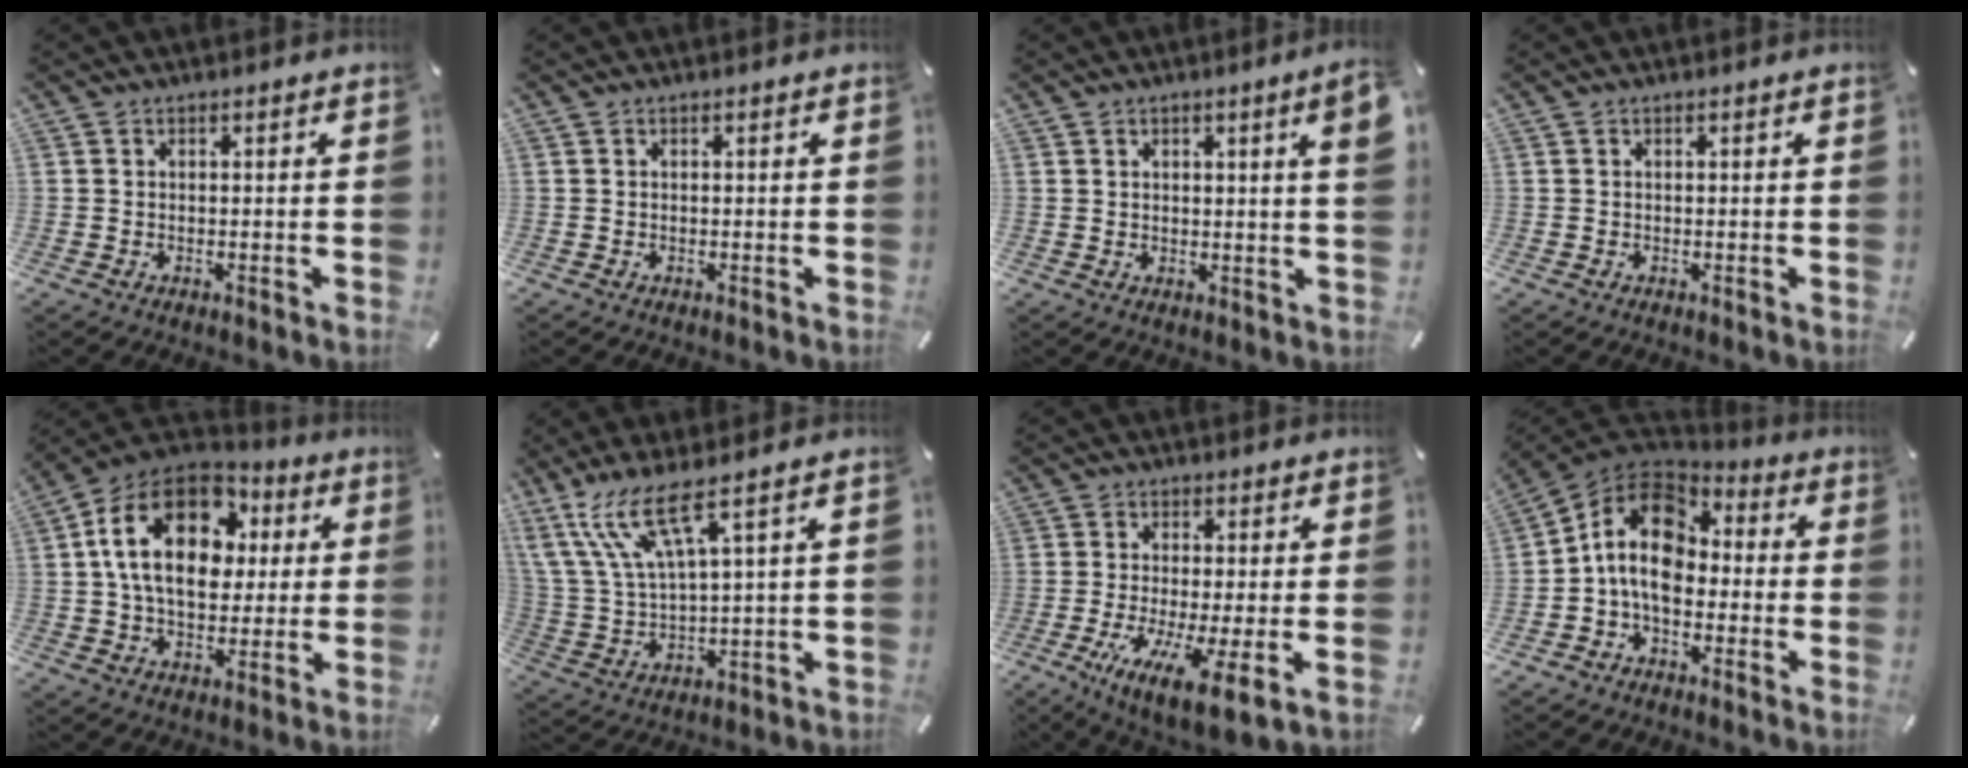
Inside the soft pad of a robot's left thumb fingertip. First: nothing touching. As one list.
[{"total": 0.0}, {"total": 4.2, "force": [1.6, 0.2, 3.9], "torque": [-0.067, -0.004, 0.025]}, {"total": 0.0}, {"total": 19.6, "force": [4.1, 13.7, 13.4], "torque": [-0.255, -0.001, 0.071]}, {"total": 12.9, "force": [7.5, 3.6, 9.9], "torque": [-0.235, -0.028, 0.132]}, {"total": 9.8, "force": [-2.6, 1.6, 9.4], "torque": [-0.188, -0.018, -0.040]}, {"total": 12.5, "force": [-1.6, 8.9, 8.6], "torque": [-0.178, 0.022, -0.033]}]